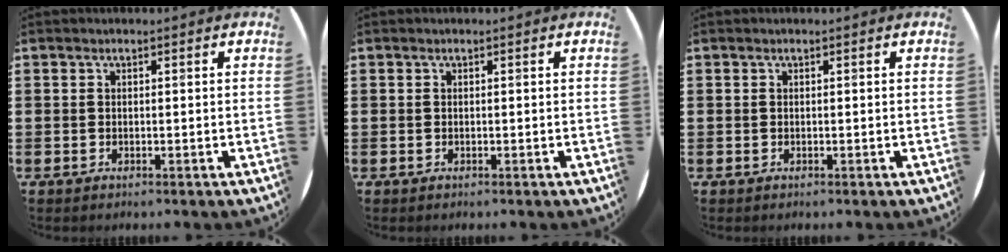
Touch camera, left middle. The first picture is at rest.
{"total": 0.0}
{"total": 0.0}